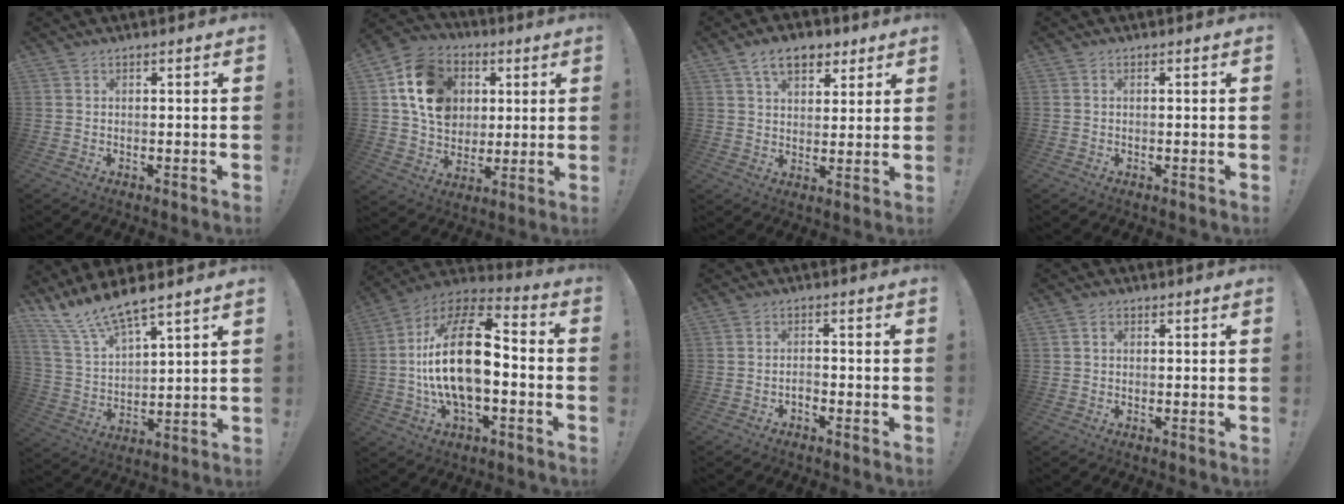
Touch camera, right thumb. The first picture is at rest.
{"total": 17.2, "force": [4.8, 13.9, 8.9], "torque": [-0.136, -0.006, 0.103]}
{"total": 10.2, "force": [5.8, 6.1, 5.7], "torque": [-0.082, -0.016, 0.109]}
{"total": 0.0}
{"total": 11.3, "force": [10.3, 1.4, 4.6], "torque": [-0.110, -0.079, 0.189]}
{"total": 22.8, "force": [-1.2, 11.3, 19.7], "torque": [-0.359, 0.013, -0.020]}
{"total": 1.9, "force": [-1.5, 0.6, 1.0], "torque": [-0.014, 0.000, -0.026]}
{"total": 1.0, "force": [0.0, 0.9, 0.5], "torque": [-0.002, 0.000, 0.000]}